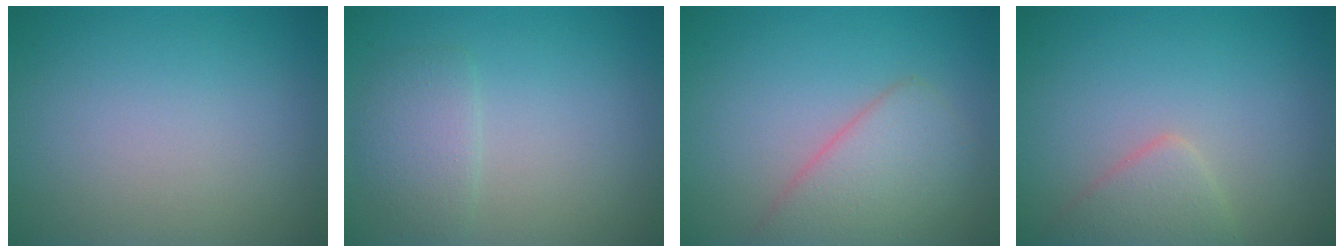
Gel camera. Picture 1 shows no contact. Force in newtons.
{"total": 2.3, "press": 2.2, "slide": 0.1}
{"total": 4.2, "press": 4.2, "slide": 0.1}
{"total": 2.3, "press": 2.3, "slide": 0.0}